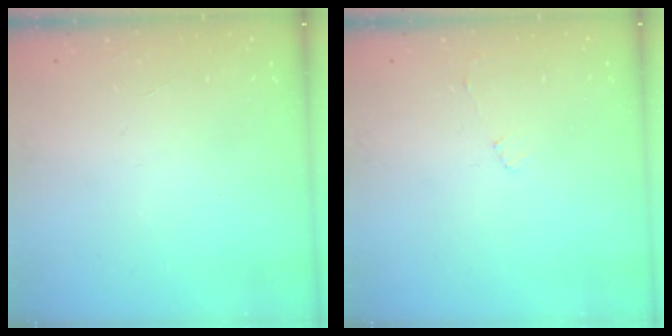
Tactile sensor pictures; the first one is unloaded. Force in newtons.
{"total": 3.4, "press": 3.4, "slide": 0.3}